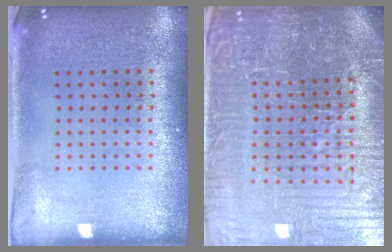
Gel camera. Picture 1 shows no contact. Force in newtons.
{"total": 7.2, "press": 6.4, "slide": 3.3}